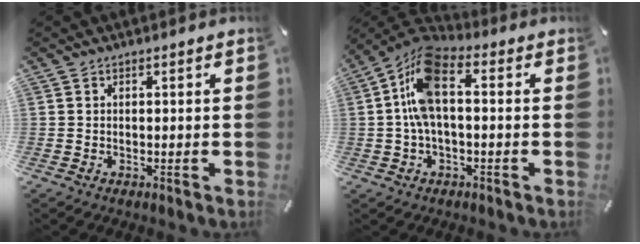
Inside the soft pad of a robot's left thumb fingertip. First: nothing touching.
{"total": 11.4, "force": [0.9, 5.7, 9.9], "torque": [-0.209, 0.005, 0.018]}